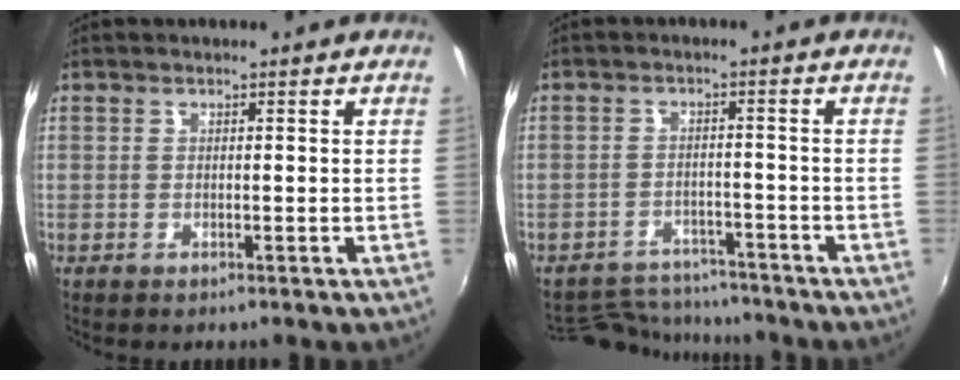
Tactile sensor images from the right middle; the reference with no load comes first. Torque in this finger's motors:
{"motor_torque": [-0.59, -0.39, -0.18, -0.05]}